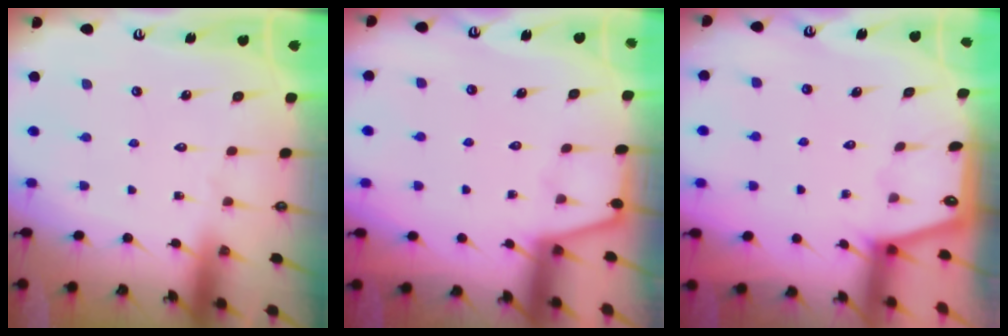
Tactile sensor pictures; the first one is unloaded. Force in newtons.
{"total": 1.1, "press": 1.0, "slide": 0.2}
{"total": 0.7, "press": 0.6, "slide": 0.2}